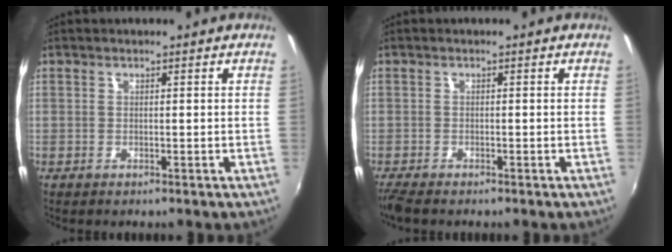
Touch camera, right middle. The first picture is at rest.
{"total": 3.2, "force": [-2.7, 0.6, 1.6], "torque": [-0.039, -0.018, -0.054]}